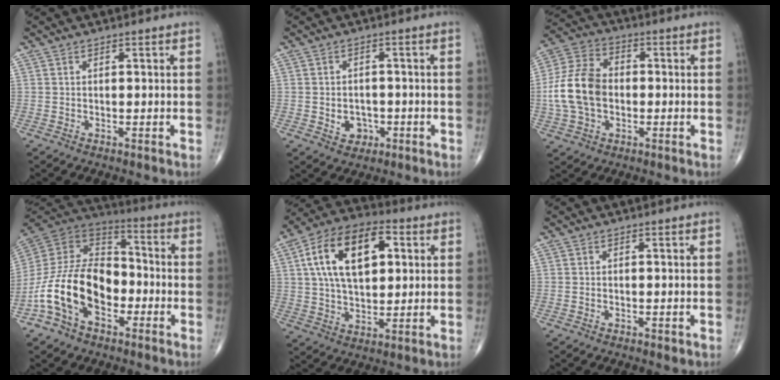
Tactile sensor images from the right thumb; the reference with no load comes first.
{"total": 4.2, "force": [-1.2, 3.5, 2.0], "torque": [-0.011, 0.007, -0.012]}
{"total": 13.3, "force": [-1.2, 9.3, 9.4], "torque": [-0.178, 0.027, -0.027]}
{"total": 18.4, "force": [-6.0, 12.0, 12.6], "torque": [-0.217, 0.061, -0.116]}
{"total": 18.0, "force": [4.6, 10.0, 14.1], "torque": [-0.230, 0.014, 0.075]}
{"total": 0.8, "force": [-0.3, 0.4, 0.6], "torque": [-0.011, 0.000, -0.003]}